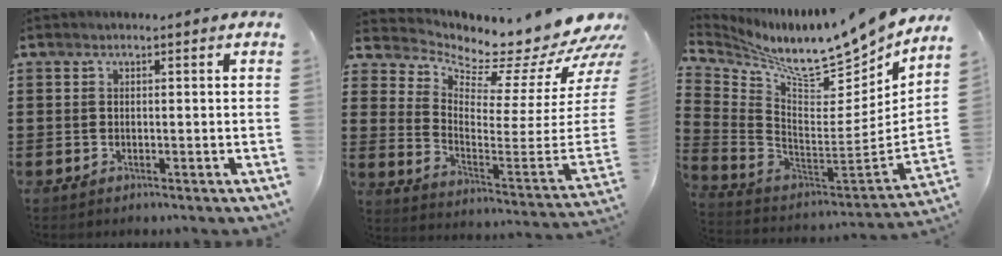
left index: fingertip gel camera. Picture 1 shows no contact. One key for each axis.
{"total": 5.7, "fx": 5.6, "fy": 0.8, "fz": 1.2, "tx": -0.030, "ty": -0.084, "tz": 0.083}
{"total": 9.2, "fx": 8.2, "fy": 1.0, "fz": 4.0, "tx": -0.102, "ty": -0.080, "tz": 0.127}